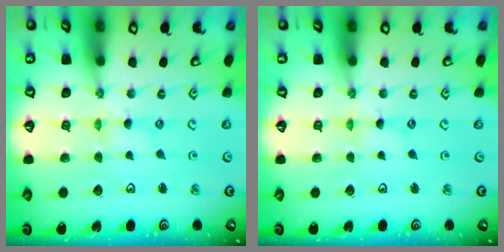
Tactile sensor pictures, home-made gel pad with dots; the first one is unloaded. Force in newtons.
{"total": 0.0}